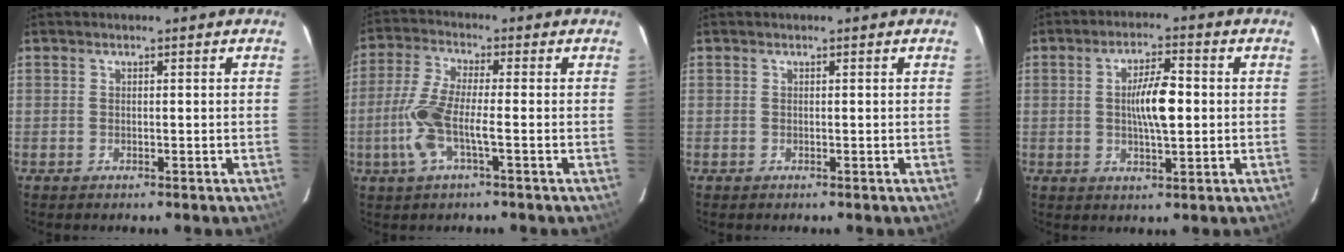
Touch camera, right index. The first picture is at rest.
{"total": 7.9, "force": [-2.0, 1.2, 7.5], "torque": [-0.169, 0.003, -0.046]}
{"total": 0.0}
{"total": 7.1, "force": [0.2, 1.5, 7.0], "torque": [-0.127, 0.007, 0.004]}